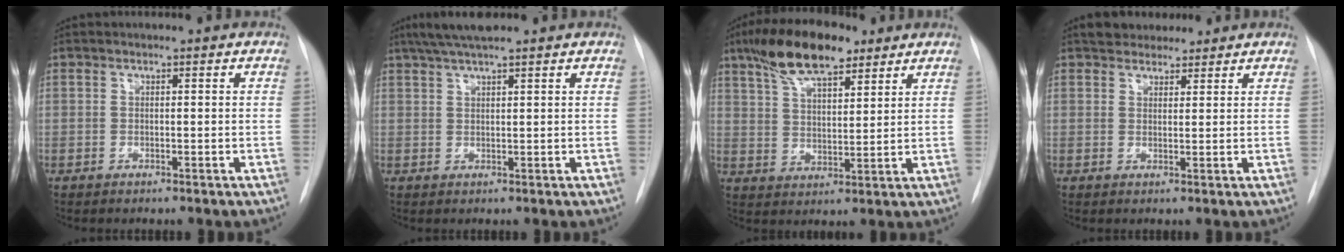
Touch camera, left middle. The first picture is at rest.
{"total": 5.3, "force": [4.2, 0.1, 3.1], "torque": [-0.059, 0.022, 0.077]}
{"total": 12.0, "force": [8.2, 3.7, 7.9], "torque": [-0.150, 0.019, 0.150]}
{"total": 4.8, "force": [4.1, 2.2, 1.2], "torque": [-0.008, 0.015, 0.065]}